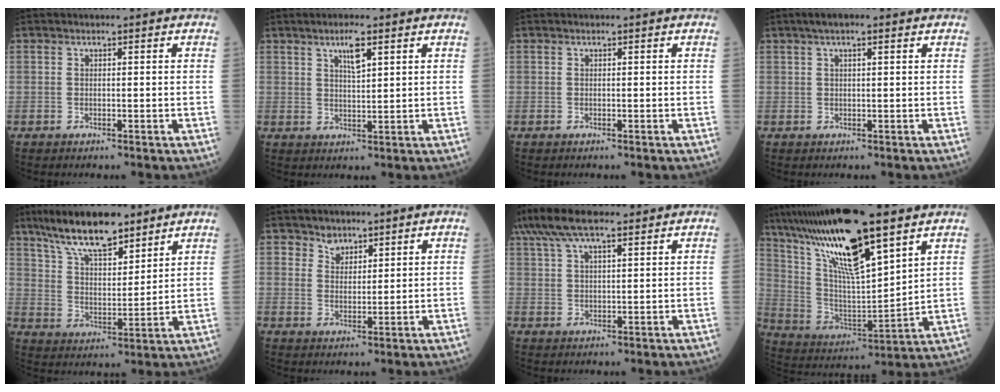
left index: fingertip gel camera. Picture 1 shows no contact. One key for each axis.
{"total": 3.6, "fx": 2.1, "fy": 0.7, "fz": 2.9, "tx": -0.058, "ty": 0.000, "tz": 0.040}
{"total": 0.0}
{"total": 4.1, "fx": 2.6, "fy": 1.0, "fz": 3.1, "tx": -0.057, "ty": 0.021, "tz": 0.042}
{"total": 13.4, "fx": 10.4, "fy": 3.9, "fz": 7.5, "tx": -0.141, "ty": 0.010, "tz": 0.186}
{"total": 2.8, "fx": 2.1, "fy": 1.9, "fz": 0.2, "tx": -0.003, "ty": -0.003, "tz": 0.035}
{"total": 11.9, "fx": 9.3, "fy": 2.8, "fz": 6.8, "tx": -0.141, "ty": 0.051, "tz": 0.171}
{"total": 19.9, "fx": 13.2, "fy": 3.3, "fz": 14.4, "tx": -0.282, "ty": 0.009, "tz": 0.246}